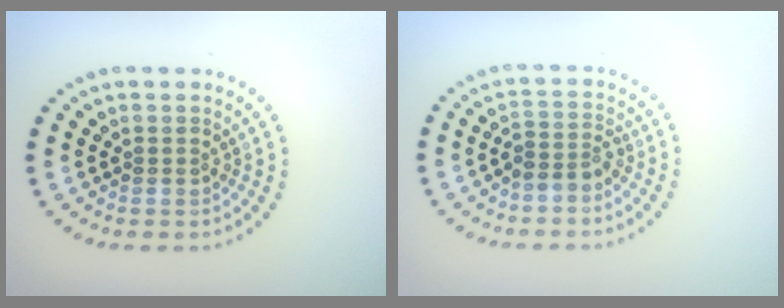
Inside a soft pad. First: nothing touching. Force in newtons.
{"total": 2.2, "press": 1.7, "slide": 1.4}